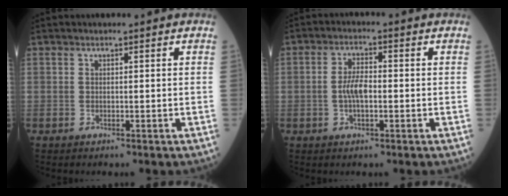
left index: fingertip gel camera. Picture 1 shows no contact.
{"total": 3.9, "force": [-0.7, 1.3, 3.7], "torque": [-0.077, 0.004, -0.013]}